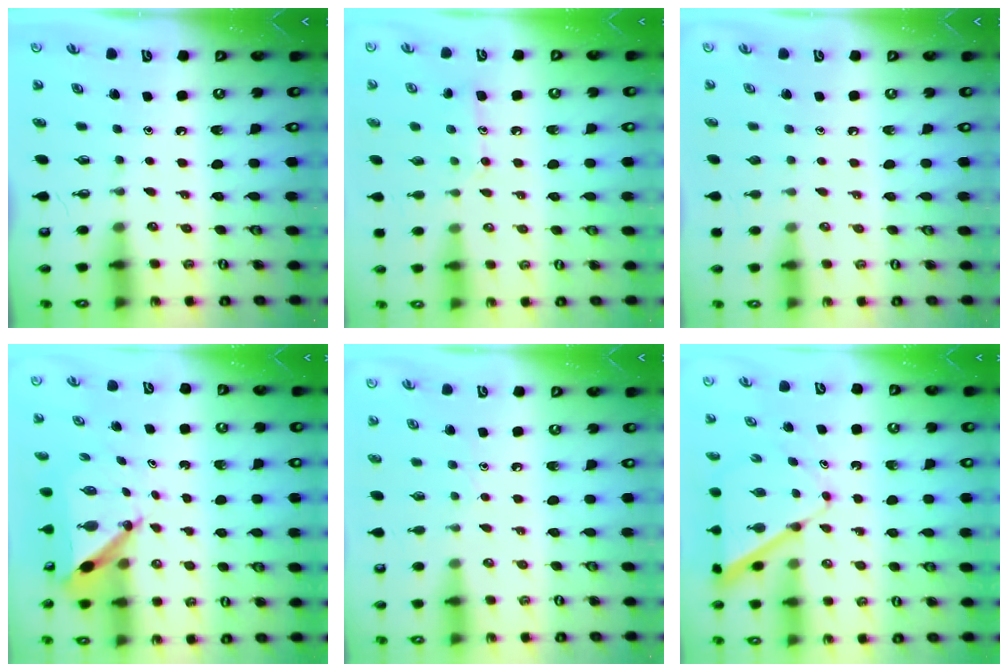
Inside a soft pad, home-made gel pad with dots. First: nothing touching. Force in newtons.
{"total": 8.6, "press": 8.6, "slide": 0.6}
{"total": 0.0}
{"total": 6.7, "press": 6.7, "slide": 0.5}
{"total": 4.9, "press": 4.9, "slide": 0.6}
{"total": 8.8, "press": 8.8, "slide": 0.9}